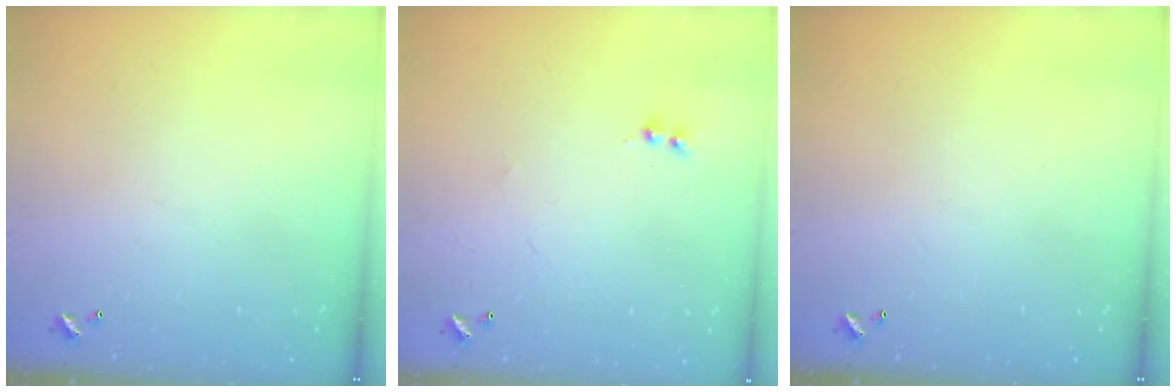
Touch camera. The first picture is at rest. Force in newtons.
{"total": 2.0, "press": 2.0, "slide": 0.5}
{"total": 0.0}